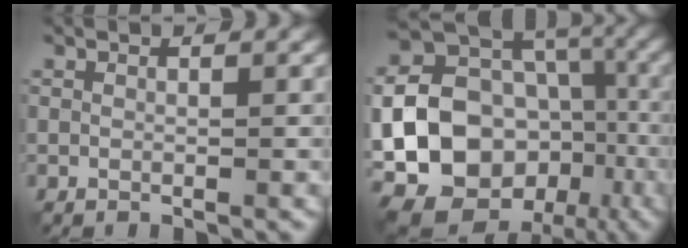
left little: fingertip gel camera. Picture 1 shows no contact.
{"total": 23.4, "force": [-6.7, 20.1, 10.1], "torque": [-0.206, -0.039, -0.115]}